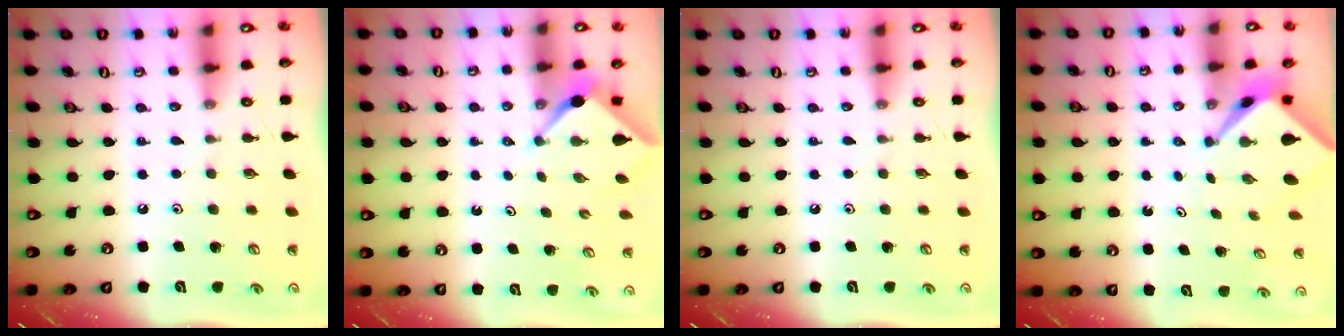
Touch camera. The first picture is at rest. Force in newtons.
{"total": 2.5, "press": 2.5, "slide": 0.3}
{"total": 0.0}
{"total": 2.6, "press": 2.6, "slide": 0.2}